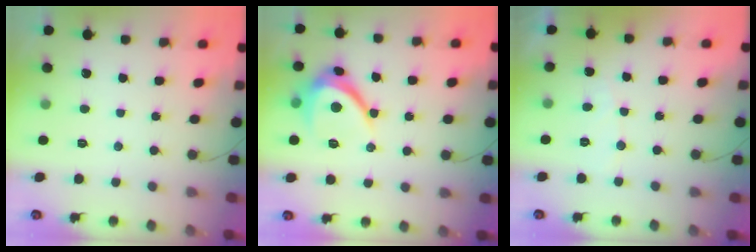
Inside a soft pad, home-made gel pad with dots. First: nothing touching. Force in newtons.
{"total": 10.0, "press": 10.0, "slide": 0.9}
{"total": 3.9, "press": 3.9, "slide": 0.2}